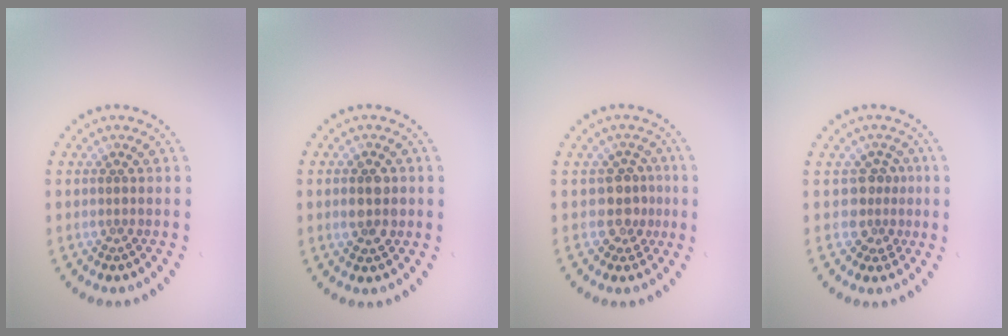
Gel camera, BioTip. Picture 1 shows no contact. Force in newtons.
{"total": 2.9, "press": 2.9, "slide": 0.1}
{"total": 2.5, "press": 2.0, "slide": 1.6}
{"total": 2.5, "press": 1.9, "slide": 1.7}